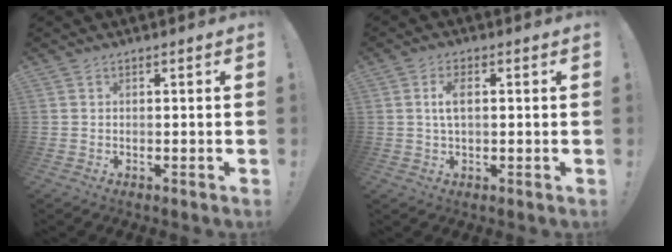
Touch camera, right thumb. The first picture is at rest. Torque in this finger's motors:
{"motor_torque": [-0.34, 0.13, 0.40, -0.39, 0.05]}